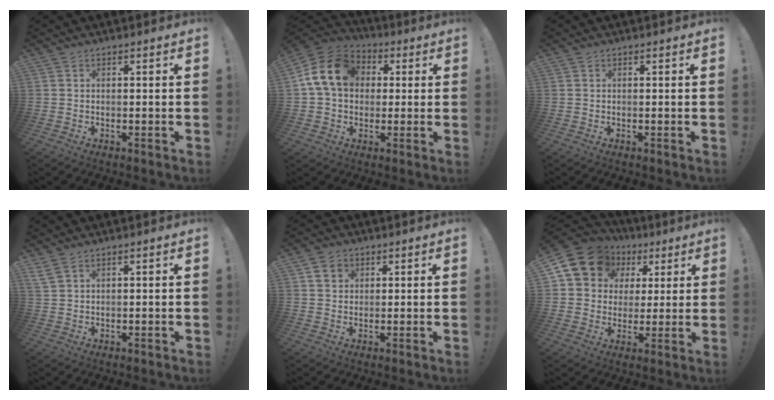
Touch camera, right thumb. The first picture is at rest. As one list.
[{"total": 14.7, "force": [3.2, 11.6, 8.5], "torque": [-0.143, 0.015, 0.068]}, {"total": 0.0}, {"total": 3.2, "force": [2.0, 1.2, 2.2], "torque": [-0.048, -0.002, 0.041]}, {"total": 4.8, "force": [2.3, 3.8, 1.9], "torque": [-0.028, -0.001, 0.043]}, {"total": 13.3, "force": [5.6, 11.0, 4.9], "torque": [-0.070, -0.029, 0.114]}]